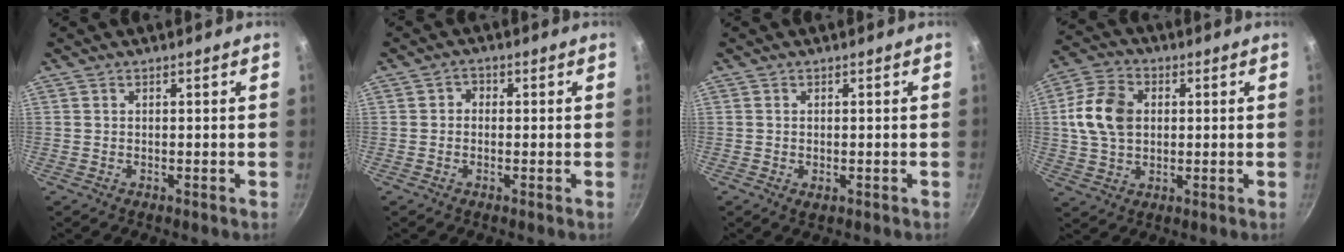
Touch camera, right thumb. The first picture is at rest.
{"total": 1.9, "force": [-0.1, 1.7, 0.8], "torque": [-0.006, 0.006, -0.008]}
{"total": 1.3, "force": [-0.3, 0.8, 1.0], "torque": [-0.016, -0.004, -0.003]}
{"total": 11.4, "force": [1.5, 8.2, 7.8], "torque": [-0.134, 0.011, 0.018]}